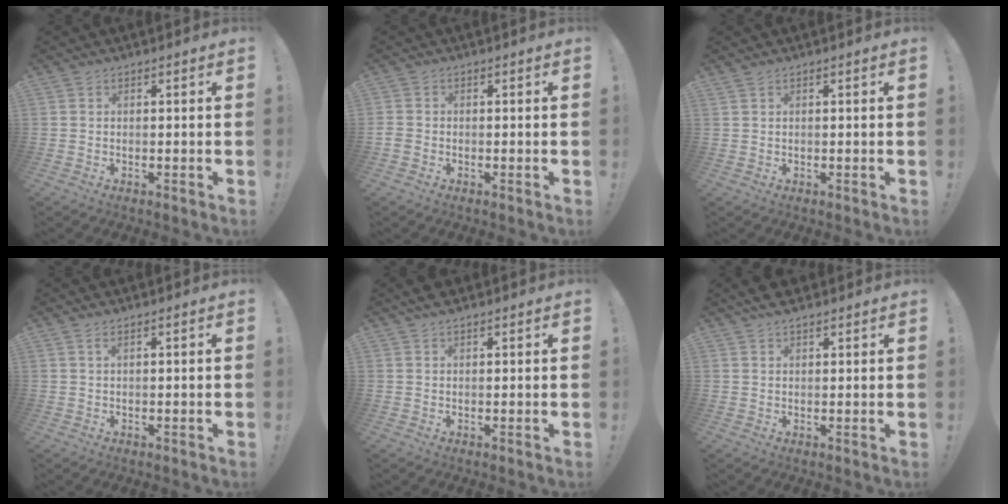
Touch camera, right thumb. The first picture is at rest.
{"total": 2.0, "force": [-1.1, 1.5, 0.8], "torque": [-0.008, 0.008, -0.018]}
{"total": 0.6, "force": [0.5, 0.0, 0.4], "torque": [-0.011, 0.001, 0.011]}
{"total": 1.2, "force": [0.6, 0.2, 1.0], "torque": [-0.018, 0.000, 0.010]}
{"total": 2.6, "force": [2.4, 0.8, 0.8], "torque": [-0.012, -0.008, 0.042]}
{"total": 4.0, "force": [3.4, 1.4, 1.4], "torque": [-0.016, -0.017, 0.062]}